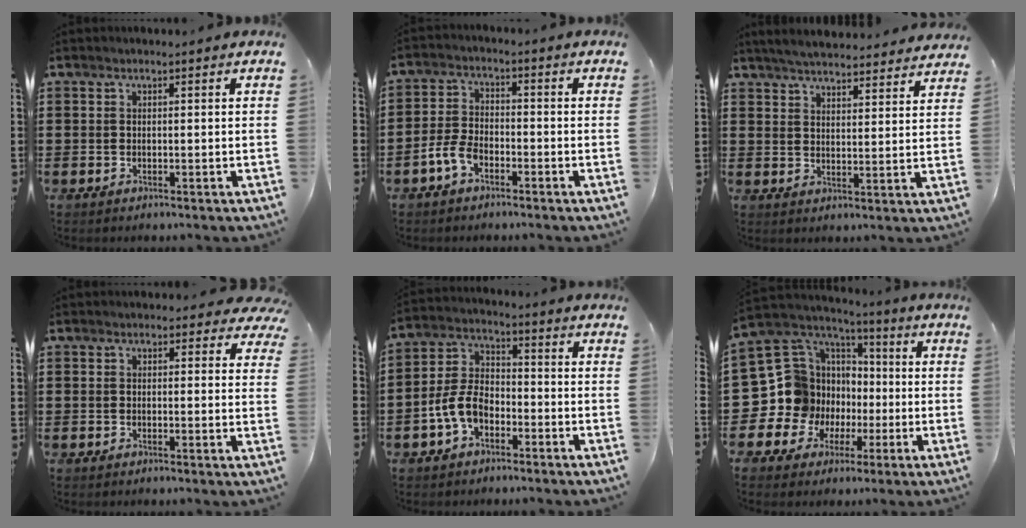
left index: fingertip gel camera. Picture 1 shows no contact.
{"total": 4.6, "force": [-2.8, 2.3, 2.9], "torque": [-0.076, 0.002, -0.058]}
{"total": 4.7, "force": [4.6, -0.1, 0.8], "torque": [-0.033, -0.021, 0.082]}
{"total": 1.9, "force": [1.6, 0.9, 0.5], "torque": [-0.002, -0.003, 0.026]}
{"total": 6.4, "force": [-3.3, 4.0, 3.9], "torque": [-0.104, 0.008, -0.071]}
{"total": 12.2, "force": [-1.9, 11.8, 2.4], "torque": [-0.110, -0.022, -0.015]}